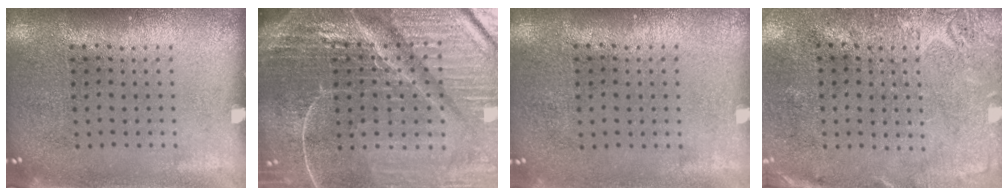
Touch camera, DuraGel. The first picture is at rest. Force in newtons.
{"total": 7.1, "press": 6.2, "slide": 3.5}
{"total": 0.0}
{"total": 2.6, "press": 2.1, "slide": 1.6}